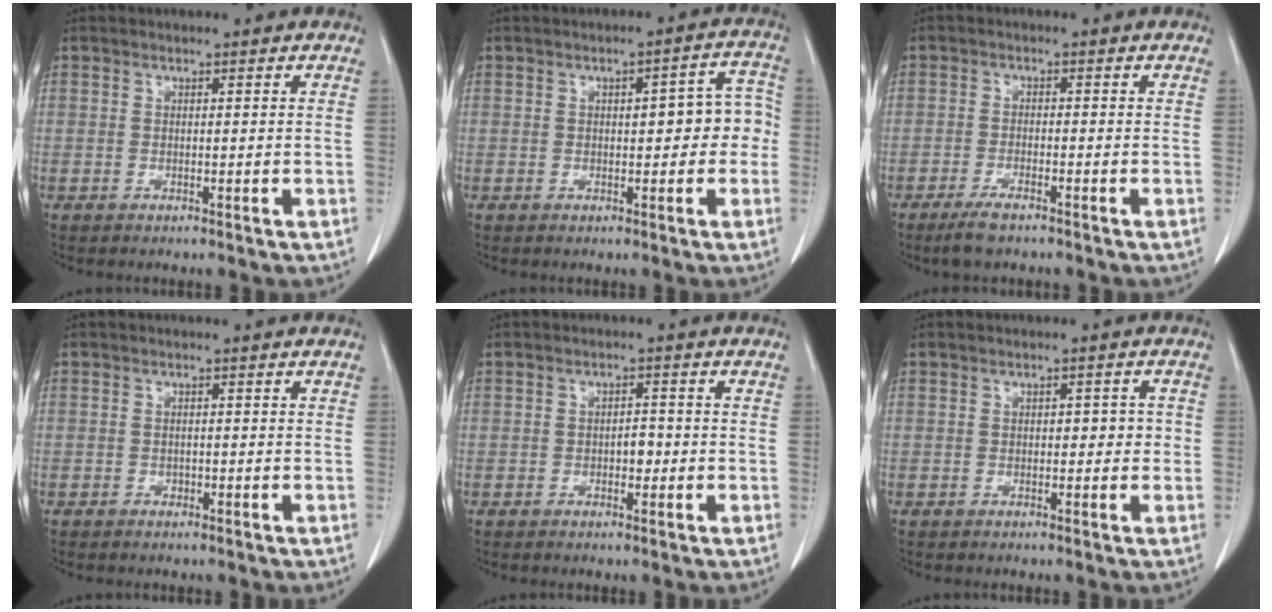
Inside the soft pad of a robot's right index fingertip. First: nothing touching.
{"total": 6.5, "force": [0.1, 2.5, 6.0], "torque": [-0.065, 0.033, 0.000]}
{"total": 3.9, "force": [-2.9, 0.7, 2.5], "torque": [-0.056, -0.007, -0.052]}
{"total": 0.6, "force": [-0.3, 0.4, 0.2], "torque": [-0.003, 0.002, -0.006]}
{"total": 2.0, "force": [-0.5, 1.1, 1.7], "torque": [-0.023, 0.004, -0.006]}
{"total": 2.6, "force": [0.1, 1.4, 2.1], "torque": [-0.023, 0.008, 0.001]}